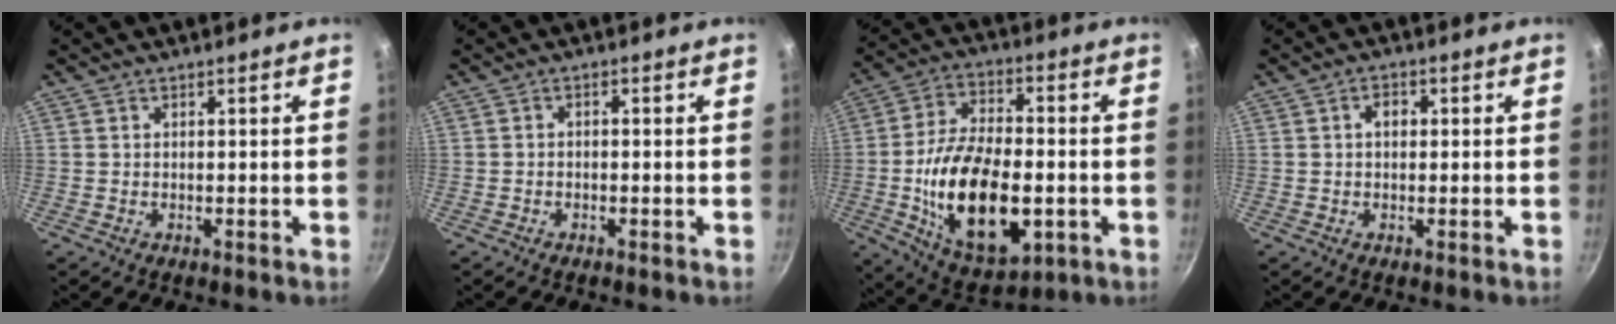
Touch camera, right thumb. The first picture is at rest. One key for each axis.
{"total": 1.1, "fx": -0.6, "fy": 0.5, "fz": 0.7, "tx": -0.015, "ty": 0.010, "tz": -0.012}
{"total": 22.2, "fx": -4.0, "fy": 11.9, "fz": 18.3, "tx": -0.312, "ty": 0.015, "tz": -0.059}
{"total": 2.7, "fx": 0.4, "fy": 2.0, "fz": 1.8, "tx": -0.016, "ty": 0.009, "tz": 0.003}